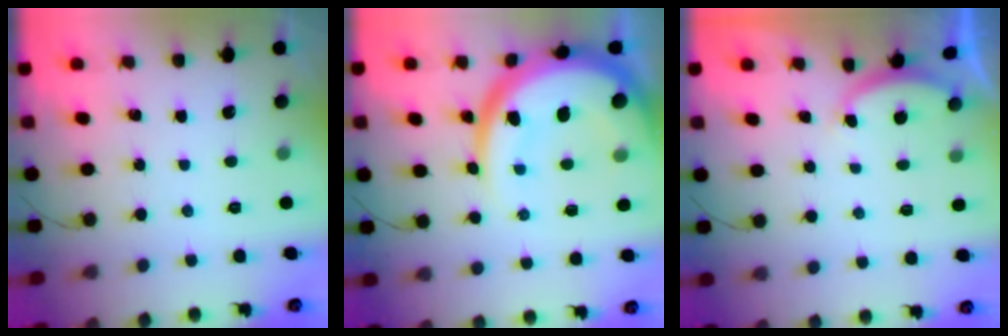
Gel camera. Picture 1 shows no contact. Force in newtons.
{"total": 20.1, "press": 20.0, "slide": 1.8}
{"total": 2.5, "press": 2.5, "slide": 0.5}